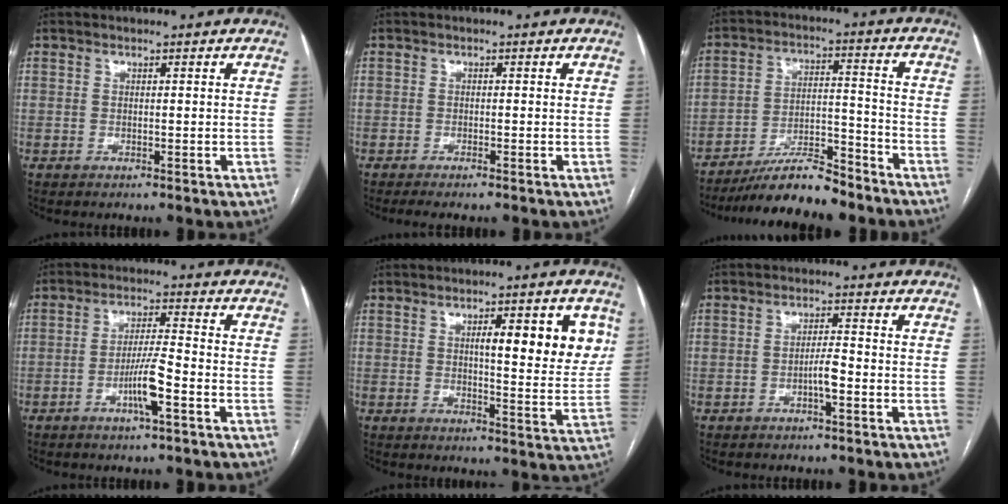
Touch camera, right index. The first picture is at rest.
{"total": 2.0, "force": [-1.5, 0.2, 1.3], "torque": [-0.021, -0.004, -0.022]}
{"total": 11.3, "force": [-9.8, 2.0, 5.2], "torque": [-0.082, 0.010, -0.168]}
{"total": 6.2, "force": [-2.7, 0.1, 5.6], "torque": [-0.108, -0.001, -0.049]}
{"total": 10.3, "force": [3.5, 2.2, 9.4], "torque": [-0.123, 0.001, 0.046]}
{"total": 3.0, "force": [-1.2, 0.3, 2.7], "torque": [-0.046, 0.002, -0.021]}